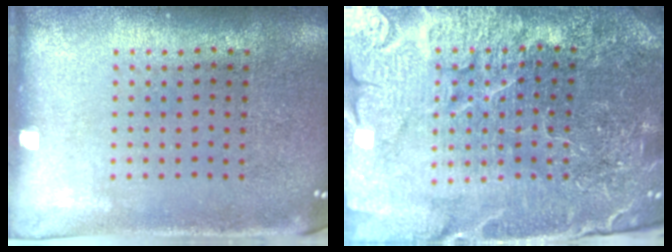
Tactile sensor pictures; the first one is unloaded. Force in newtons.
{"total": 5.7, "press": 5.2, "slide": 2.4}